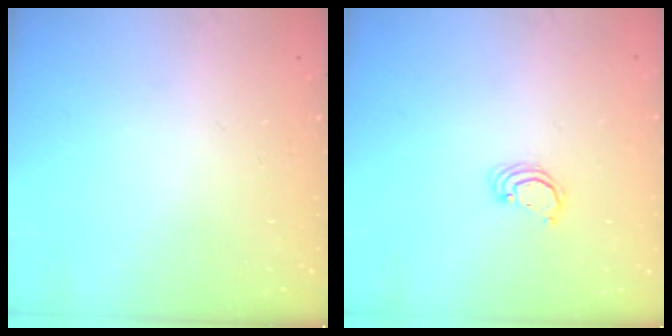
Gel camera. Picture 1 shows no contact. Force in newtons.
{"total": 2.2, "press": 2.2, "slide": 0.2}